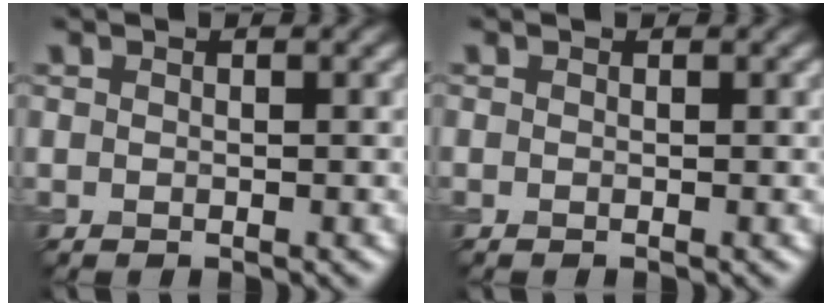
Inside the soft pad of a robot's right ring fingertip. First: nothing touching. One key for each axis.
{"total": 0.0}